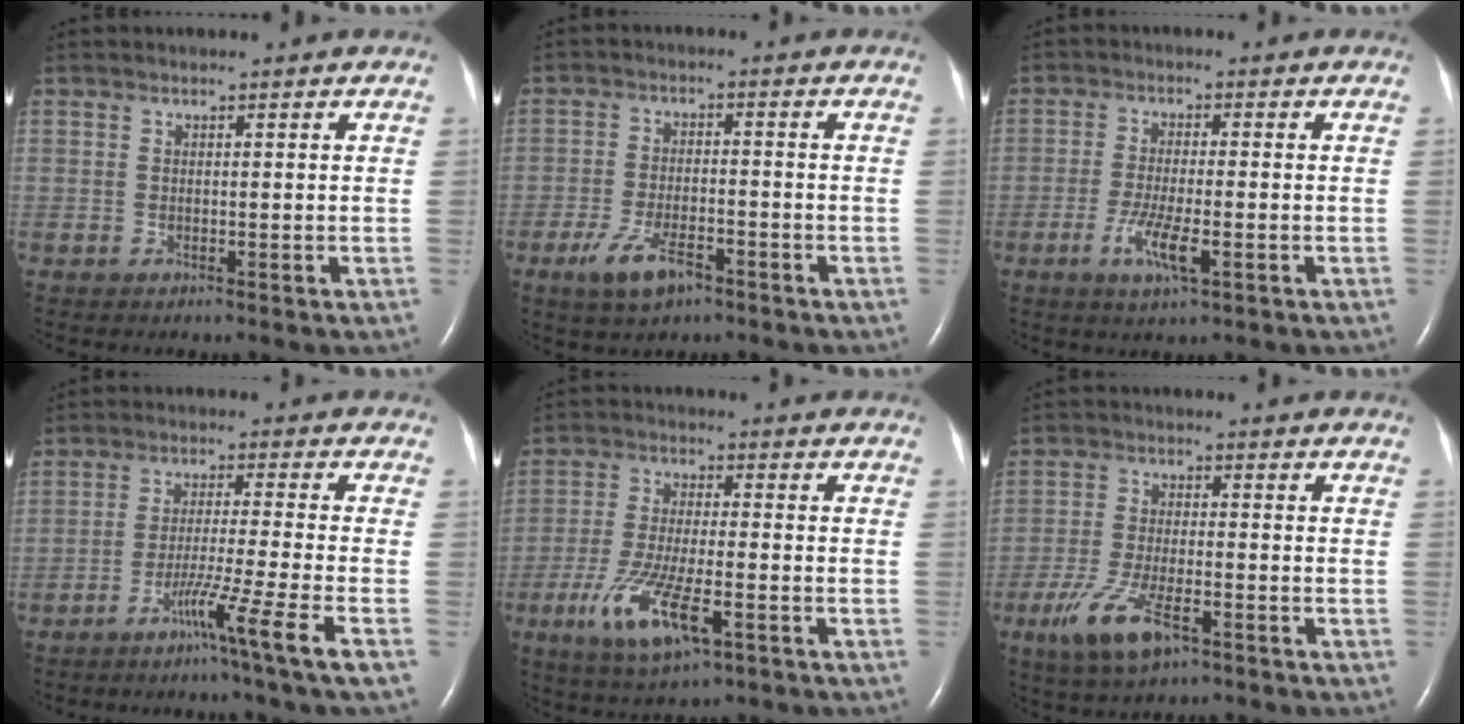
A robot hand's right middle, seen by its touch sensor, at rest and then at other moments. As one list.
[{"total": 6.4, "force": [-3.8, 2.4, 4.6], "torque": [-0.098, -0.006, -0.065]}, {"total": 5.4, "force": [-2.2, 0.8, 4.8], "torque": [-0.102, -0.009, -0.039]}, {"total": 7.2, "force": [-4.2, -2.6, 5.2], "torque": [-0.089, -0.018, -0.081]}, {"total": 10.5, "force": [-4.7, 2.4, 9.1], "torque": [-0.187, -0.020, -0.079]}, {"total": 8.3, "force": [-4.5, 2.4, 6.5], "torque": [-0.139, -0.016, -0.080]}]